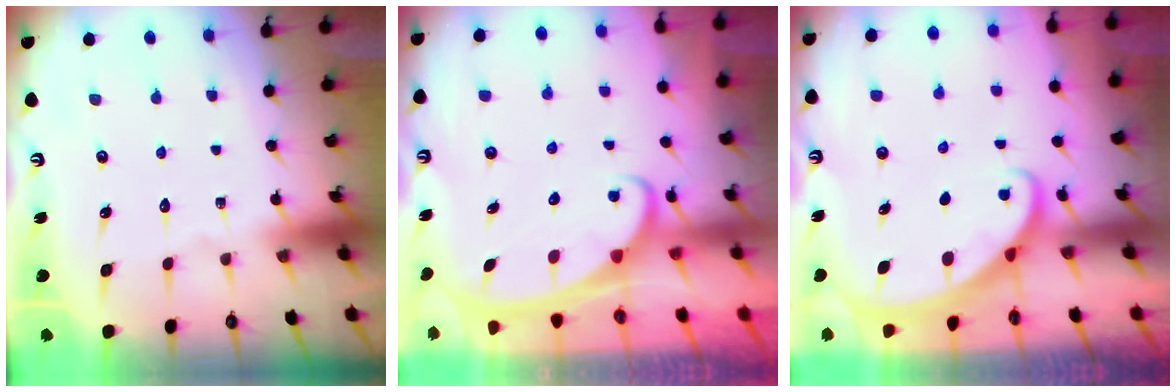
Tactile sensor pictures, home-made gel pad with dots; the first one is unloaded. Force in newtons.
{"total": 2.3, "press": 2.2, "slide": 0.3}
{"total": 1.6, "press": 1.6, "slide": 0.0}